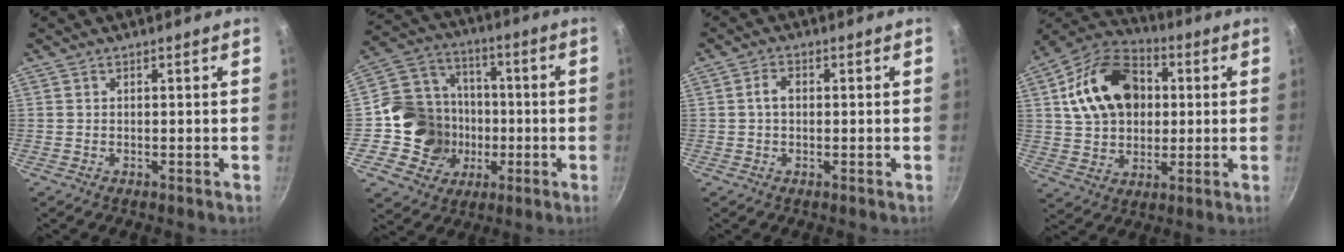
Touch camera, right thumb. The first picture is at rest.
{"total": 15.5, "force": [-2.6, 14.3, 5.3], "torque": [-0.060, 0.035, -0.046]}
{"total": 2.8, "force": [0.1, 1.9, 2.0], "torque": [-0.030, 0.009, -0.001]}
{"total": 18.9, "force": [3.7, 13.8, 12.4], "torque": [-0.185, 0.021, 0.054]}